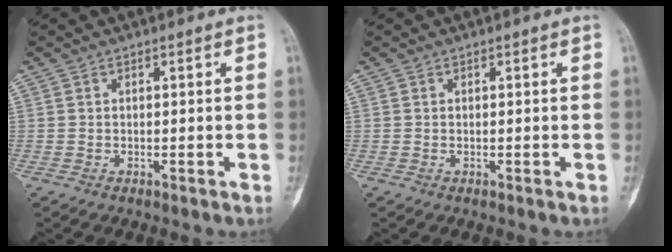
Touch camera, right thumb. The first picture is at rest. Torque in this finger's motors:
{"motor_torque": [-0.07, 0.30, -0.15, 0.01, 0.11]}